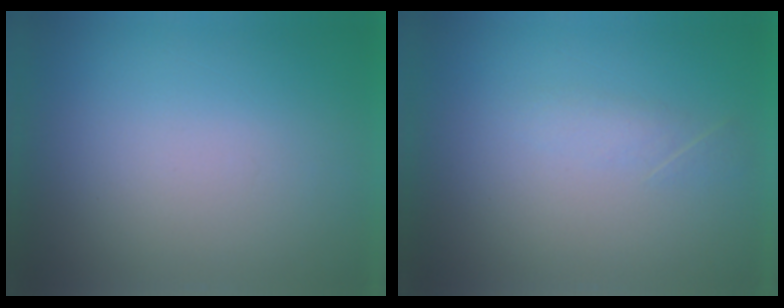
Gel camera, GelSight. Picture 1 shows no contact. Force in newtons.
{"total": 1.8}